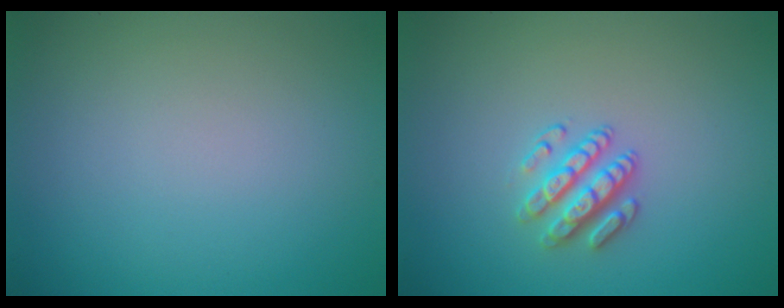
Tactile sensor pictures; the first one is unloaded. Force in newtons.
{"total": 2.7, "press": 2.5, "slide": 1.0}